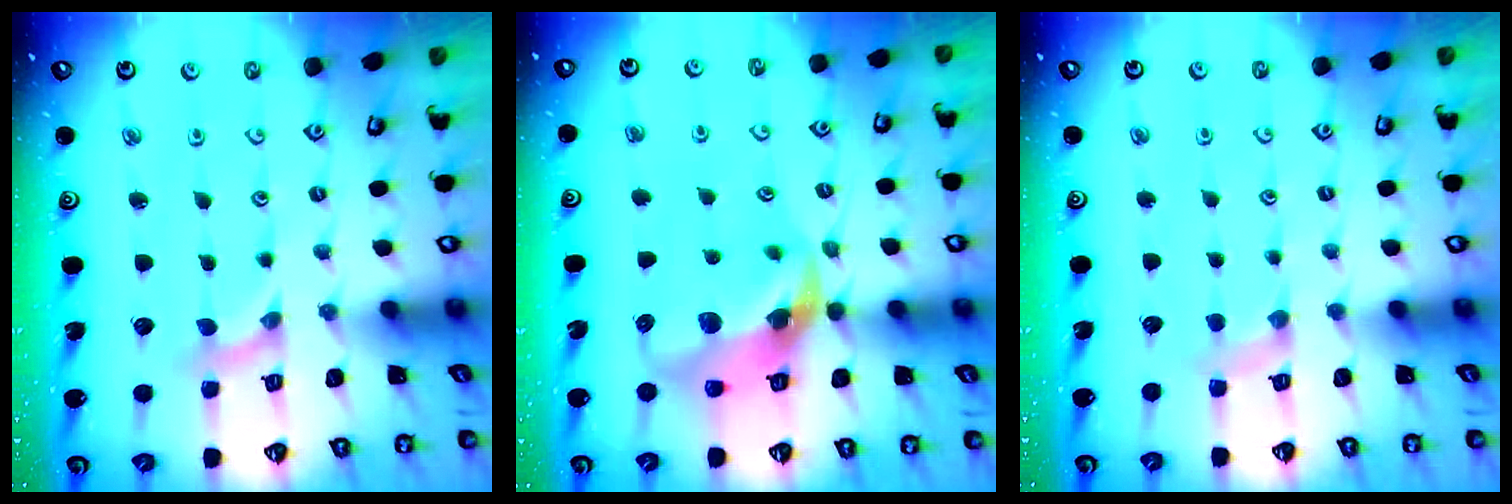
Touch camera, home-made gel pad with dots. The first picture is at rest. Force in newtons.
{"total": 14.7, "press": 14.6, "slide": 2.1}
{"total": 3.8, "press": 3.8, "slide": 0.5}